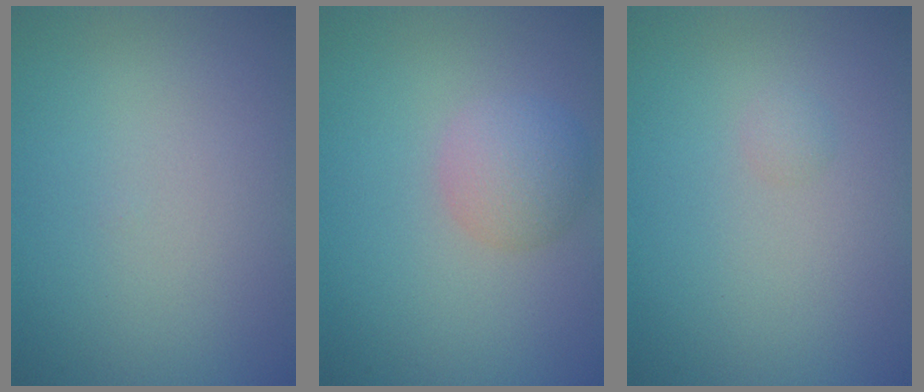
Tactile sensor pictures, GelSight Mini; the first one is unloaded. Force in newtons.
{"total": 2.7, "press": 2.7, "slide": 0.2}
{"total": 0.5, "press": 0.5, "slide": 0.0}